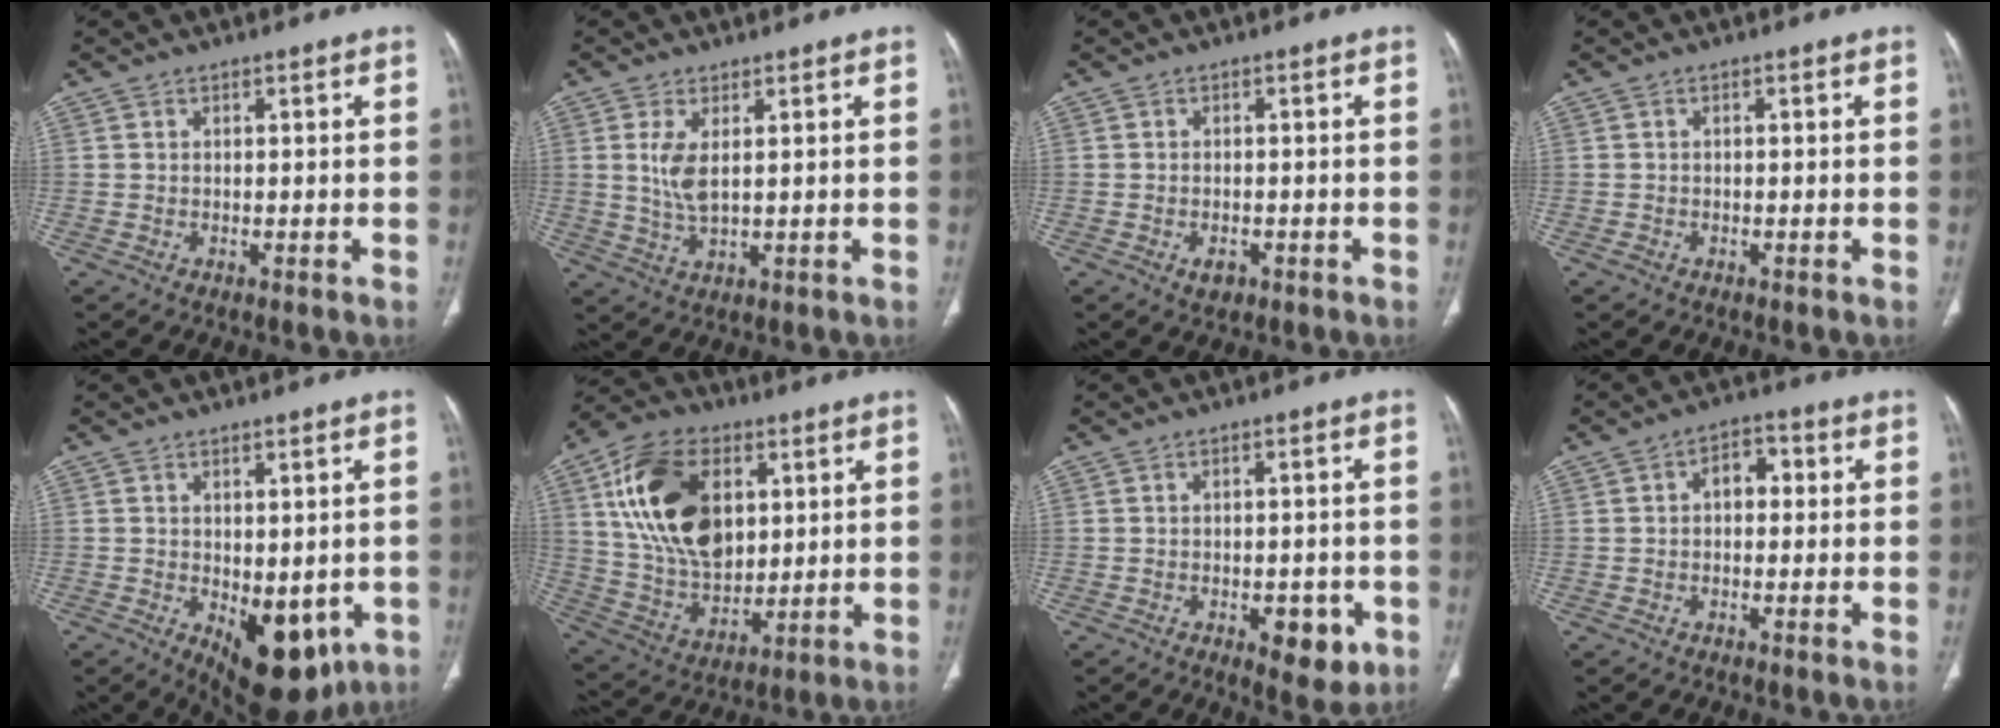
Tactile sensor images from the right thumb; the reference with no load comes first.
{"total": 5.1, "force": [1.2, 1.9, 4.5], "torque": [-0.103, -0.013, 0.033]}
{"total": 2.4, "force": [-1.1, 1.5, 1.5], "torque": [-0.020, 0.004, -0.012]}
{"total": 0.6, "force": [-0.4, 0.5, 0.2], "torque": [-0.005, 0.004, -0.007]}
{"total": 12.0, "force": [-3.6, 6.3, 9.5], "torque": [-0.098, -0.007, -0.031]}
{"total": 21.0, "force": [6.0, 13.2, 15.2], "torque": [-0.255, -0.013, 0.116]}
{"total": 7.1, "force": [-2.7, 3.6, 5.5], "torque": [-0.051, 0.005, -0.025]}
{"total": 4.7, "force": [0.4, 3.1, 3.4], "torque": [-0.035, 0.017, -0.003]}